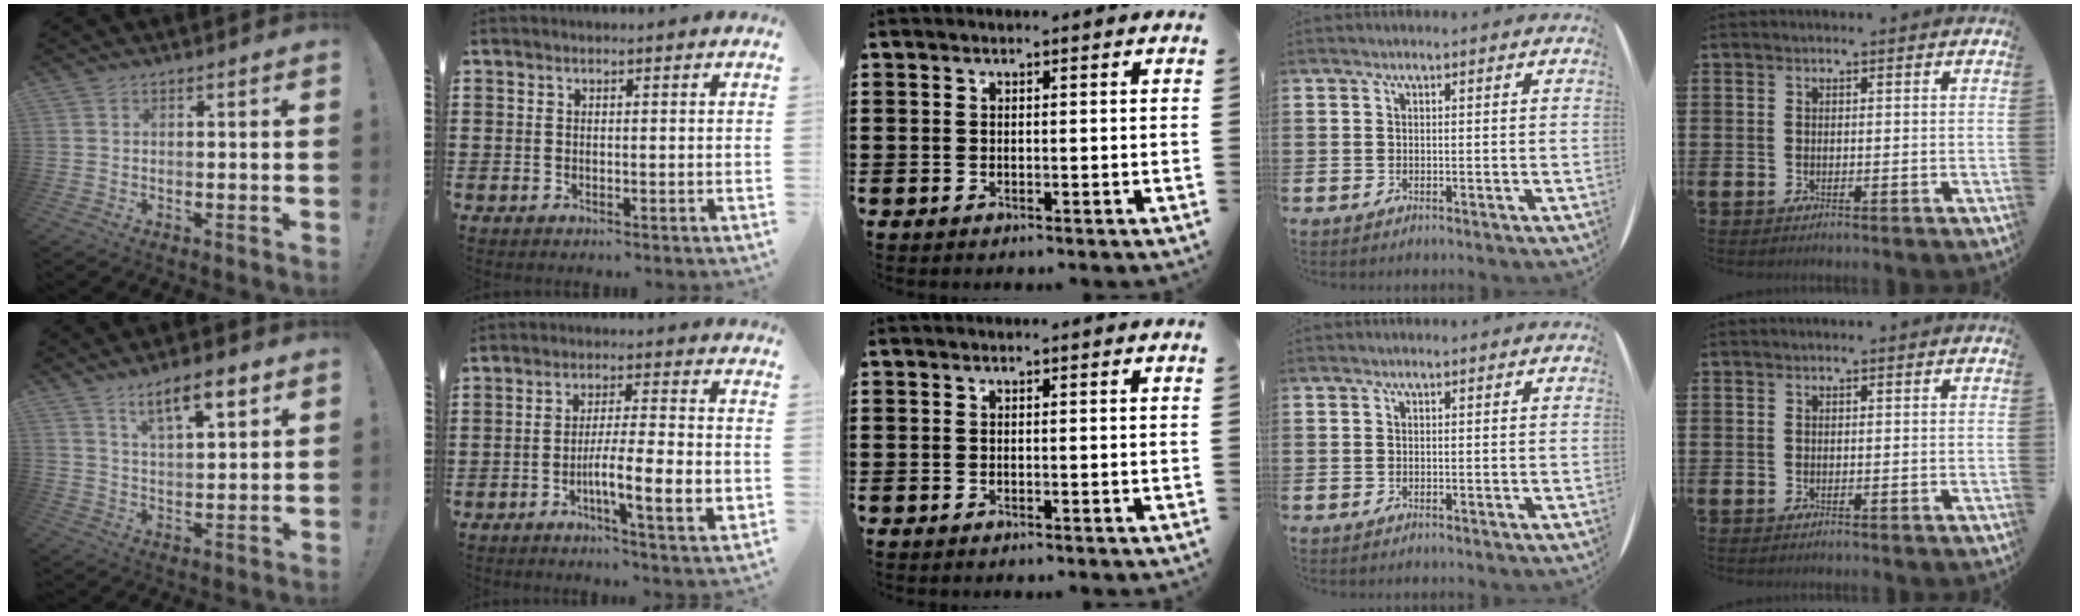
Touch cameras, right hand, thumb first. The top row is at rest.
{"thumb": {"total": 10.3, "force": [6.5, 3.1, 7.4], "torque": [-0.106, -0.029, 0.108]}, "index": {"total": 8.9, "force": [-2.6, 1.1, 8.5], "torque": [-0.139, -0.010, -0.049]}}